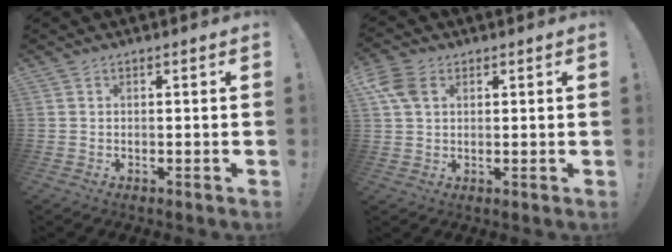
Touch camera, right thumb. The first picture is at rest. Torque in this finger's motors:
{"motor_torque": [0.91, 1.17, 0.19, 0.04, 0.02]}